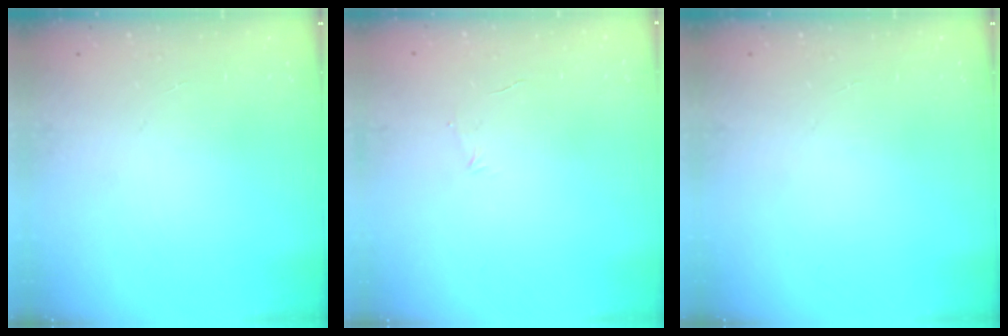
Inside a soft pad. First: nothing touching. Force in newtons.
{"total": 3.9, "press": 3.8, "slide": 1.0}
{"total": 0.0}